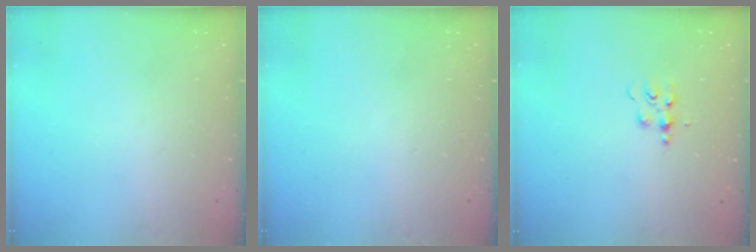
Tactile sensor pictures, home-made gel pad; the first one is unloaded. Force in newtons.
{"total": 0.0}
{"total": 4.2, "press": 4.2, "slide": 0.5}